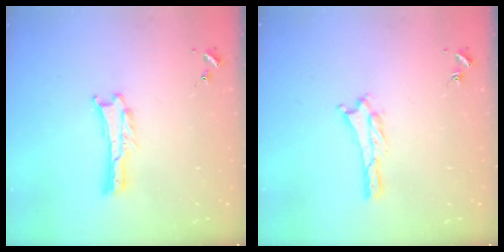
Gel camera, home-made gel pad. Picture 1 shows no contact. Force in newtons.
{"total": 1.2, "press": 1.1, "slide": 0.2}